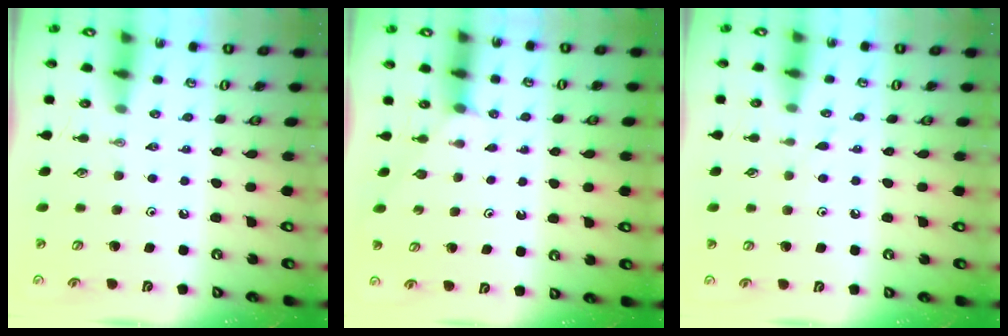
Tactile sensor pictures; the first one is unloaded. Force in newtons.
{"total": 2.5, "press": 2.5, "slide": 0.3}
{"total": 3.6, "press": 3.6, "slide": 0.5}